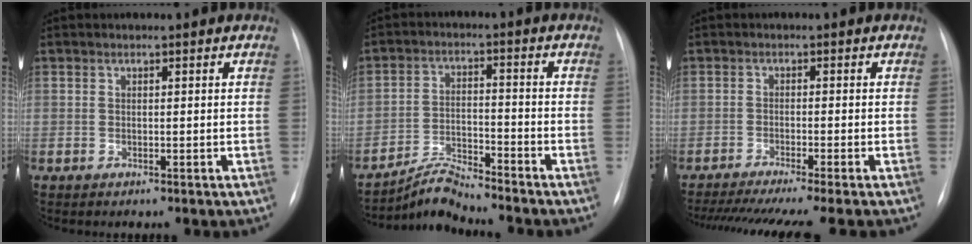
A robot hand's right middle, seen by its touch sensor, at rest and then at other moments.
{"total": 5.8, "force": [-5.7, -0.8, 0.6], "torque": [-0.021, -0.004, -0.105]}
{"total": 13.2, "force": [-11.2, -0.9, 7.0], "torque": [-0.104, -0.034, -0.170]}